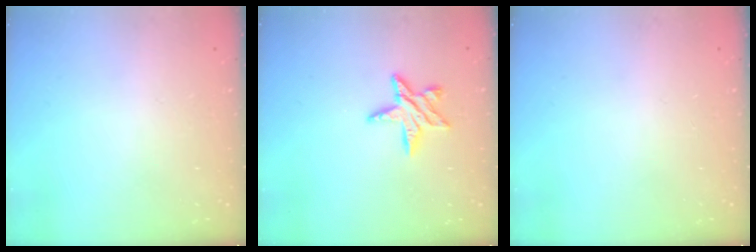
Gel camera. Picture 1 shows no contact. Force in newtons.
{"total": 8.9, "press": 8.9, "slide": 0.4}
{"total": 0.0}